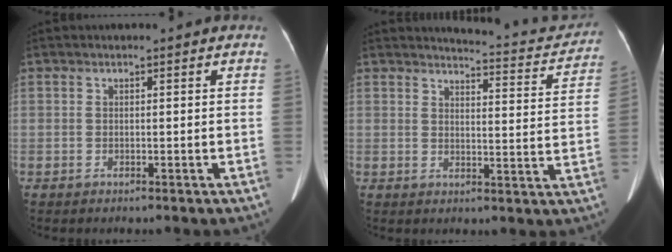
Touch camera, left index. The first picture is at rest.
{"total": 11.0, "force": [10.6, 1.6, 2.5], "torque": [-0.020, -0.025, 0.108]}